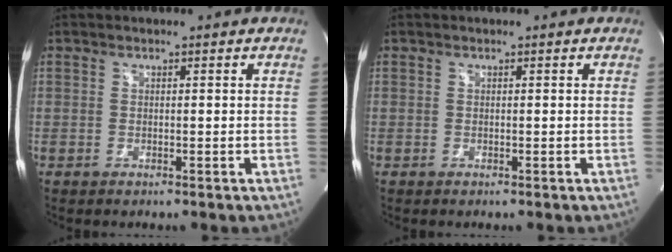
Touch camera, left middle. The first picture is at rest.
{"total": 0.0}